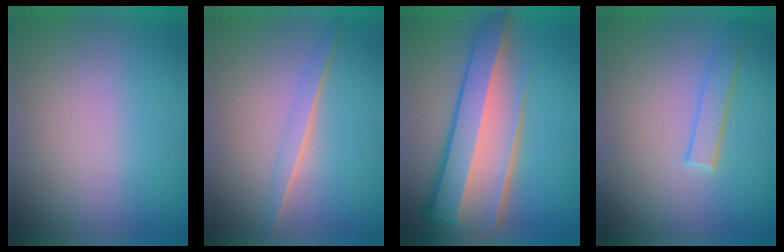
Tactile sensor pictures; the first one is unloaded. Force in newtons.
{"total": 1.3}
{"total": 8.8}
{"total": 1.5}